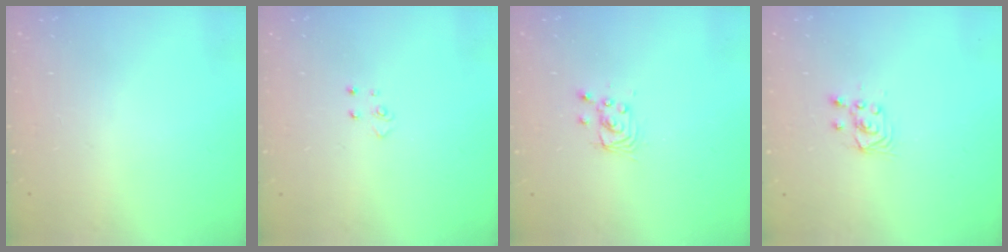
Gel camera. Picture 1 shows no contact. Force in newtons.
{"total": 2.6, "press": 2.6, "slide": 0.3}
{"total": 2.7, "press": 2.7, "slide": 0.2}
{"total": 2.9, "press": 2.7, "slide": 1.0}